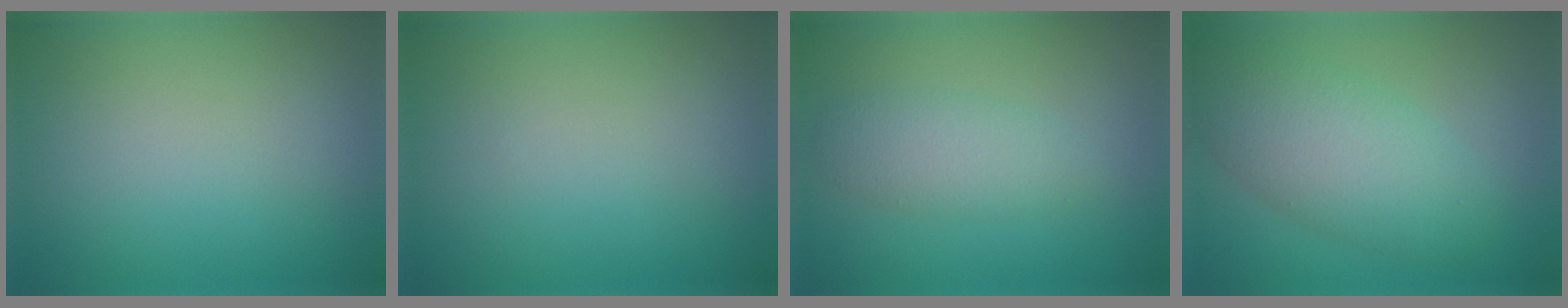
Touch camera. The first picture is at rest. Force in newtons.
{"total": 0.0}
{"total": 2.9, "press": 2.9, "slide": 0.1}
{"total": 6.1, "press": 6.1, "slide": 0.5}